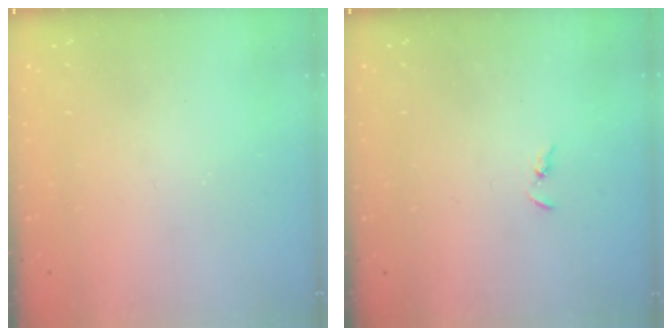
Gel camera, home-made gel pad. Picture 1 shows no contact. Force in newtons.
{"total": 1.5, "press": 1.5, "slide": 0.4}